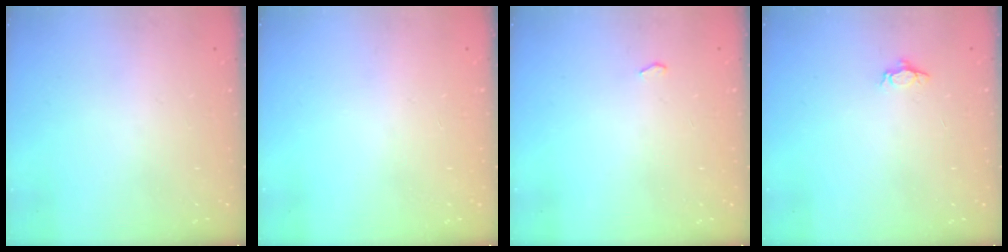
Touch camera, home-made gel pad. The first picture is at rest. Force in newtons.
{"total": 1.1, "press": 1.1, "slide": 0.3}
{"total": 2.6, "press": 2.0, "slide": 1.7}
{"total": 3.7, "press": 3.7, "slide": 0.6}